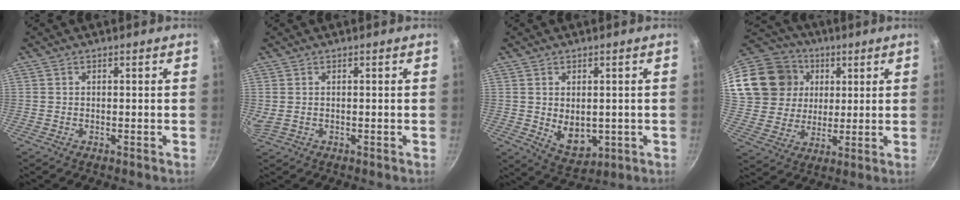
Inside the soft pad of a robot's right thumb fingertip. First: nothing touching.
{"total": 1.7, "force": [0.4, 0.8, 1.5], "torque": [-0.031, -0.001, 0.011]}
{"total": 7.2, "force": [-0.1, 5.0, 5.2], "torque": [-0.066, -0.014, 0.017]}
{"total": 21.8, "force": [7.1, 18.5, 9.2], "torque": [-0.187, 0.022, 0.141]}